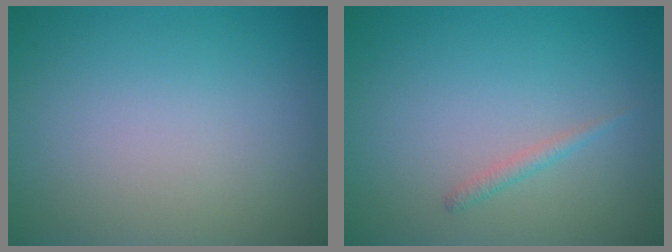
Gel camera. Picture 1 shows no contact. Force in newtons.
{"total": 0.9, "press": 0.9, "slide": 0.0}